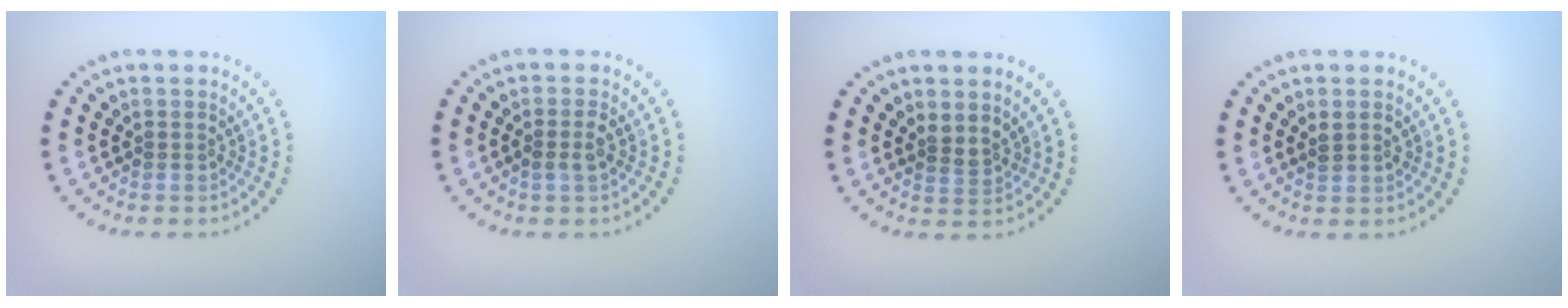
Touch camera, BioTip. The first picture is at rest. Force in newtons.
{"total": 1.3, "press": 1.2, "slide": 0.4}
{"total": 1.6, "press": 1.2, "slide": 1.0}
{"total": 1.1, "press": 1.1, "slide": 0.3}